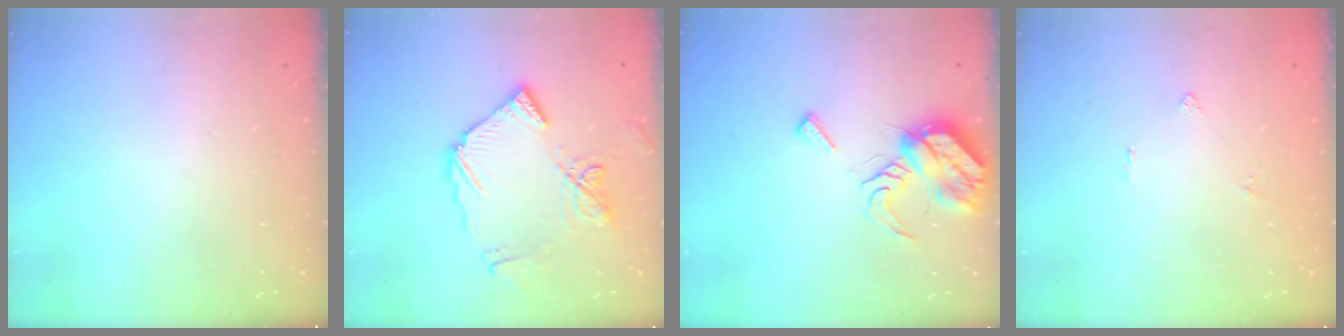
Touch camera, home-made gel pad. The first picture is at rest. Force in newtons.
{"total": 13.4, "press": 13.3, "slide": 1.4}
{"total": 9.0, "press": 9.0, "slide": 0.8}
{"total": 2.0, "press": 2.0, "slide": 0.5}